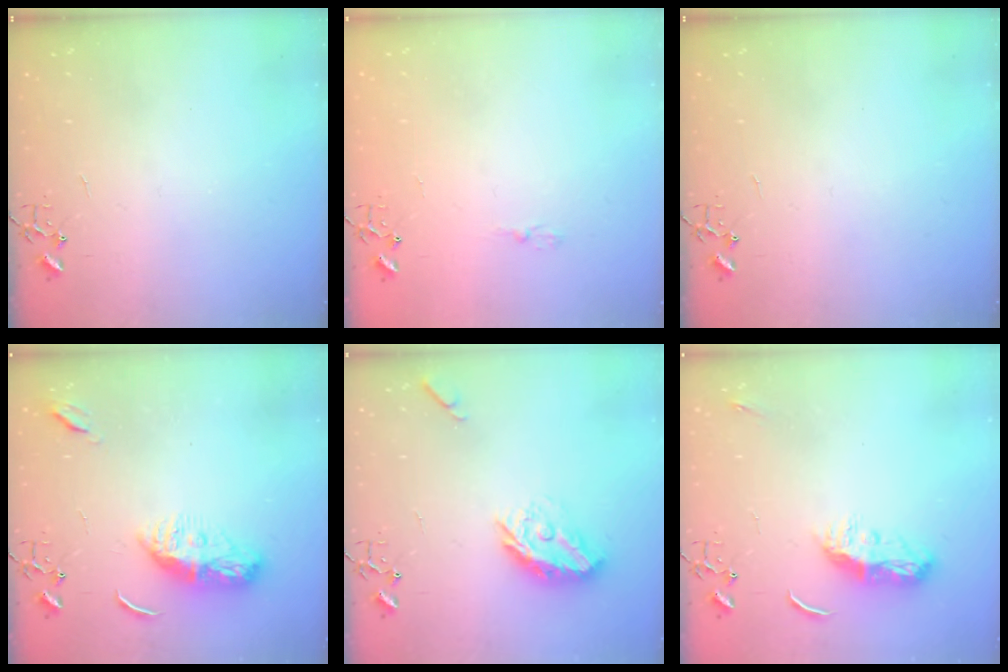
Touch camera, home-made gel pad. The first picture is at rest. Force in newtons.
{"total": 3.9, "press": 3.9, "slide": 0.5}
{"total": 0.0}
{"total": 10.1, "press": 10.1, "slide": 0.6}
{"total": 12.8, "press": 12.8, "slide": 0.6}
{"total": 10.6, "press": 10.6, "slide": 0.4}